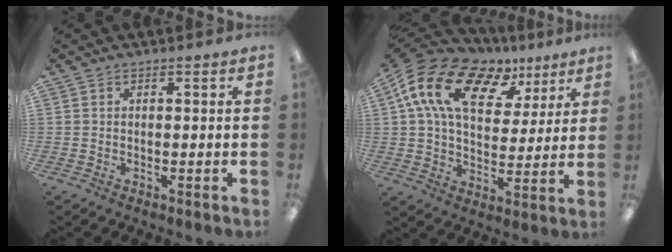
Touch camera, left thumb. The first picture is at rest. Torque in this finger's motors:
{"motor_torque": [0.36, 1.16, 1.28, -1.49, 0.56]}